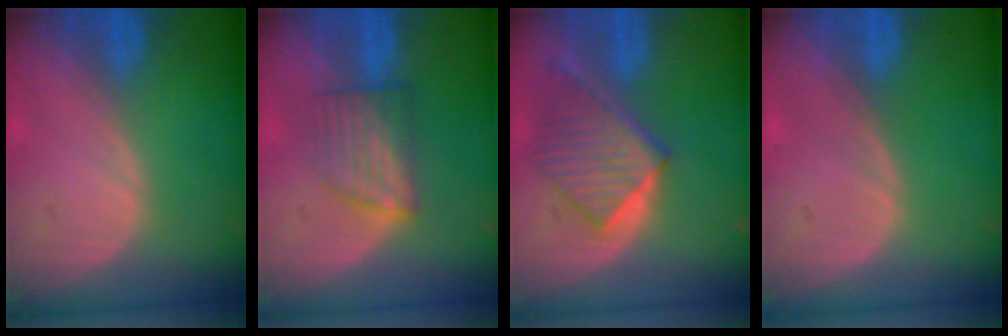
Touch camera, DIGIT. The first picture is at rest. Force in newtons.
{"total": 6.0, "press": 5.6, "slide": 2.2}
{"total": 7.6, "press": 7.5, "slide": 1.1}
{"total": 0.0}